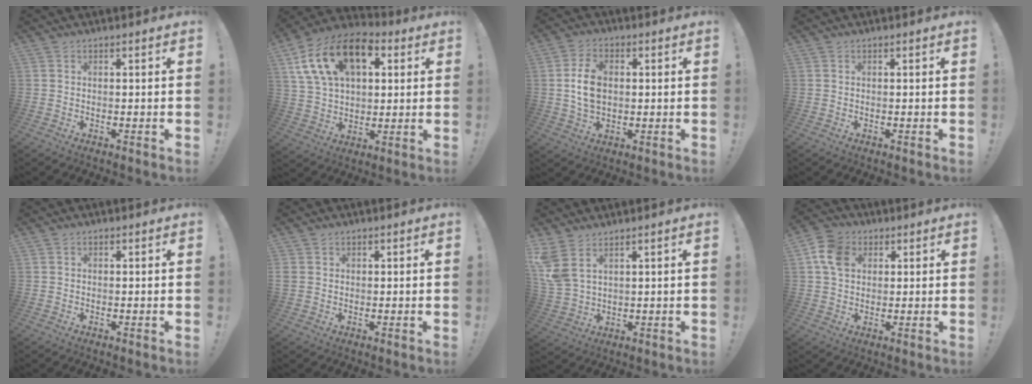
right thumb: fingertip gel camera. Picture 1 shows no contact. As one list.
[{"total": 19.5, "force": [8.1, 12.3, 12.8], "torque": [-0.215, -0.022, 0.148]}, {"total": 9.0, "force": [0.6, 6.1, 6.6], "torque": [-0.116, 0.004, 0.011]}, {"total": 0.0}, {"total": 0.5, "force": [-0.1, 0.5, 0.3], "torque": [-0.008, 0.005, 0.000]}, {"total": 2.3, "force": [0.7, 2.2, 0.5], "torque": [-0.005, 0.002, 0.015]}, {"total": 7.1, "force": [4.5, 3.1, 4.6], "torque": [-0.101, -0.024, 0.088]}, {"total": 9.3, "force": [2.8, 6.9, 5.5], "torque": [-0.090, 0.005, 0.054]}]